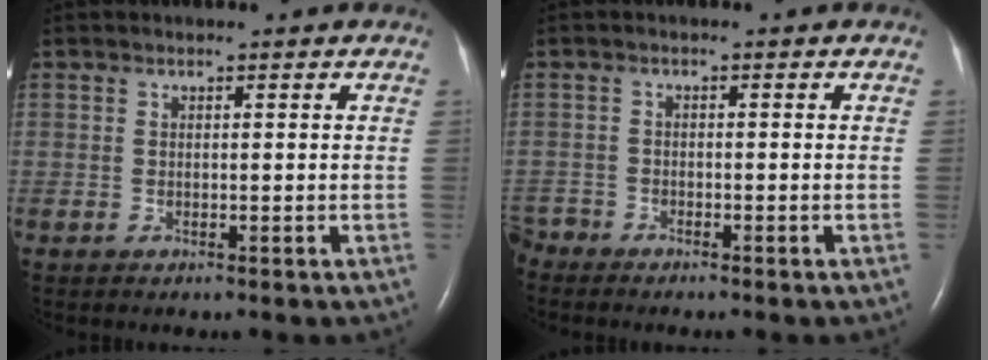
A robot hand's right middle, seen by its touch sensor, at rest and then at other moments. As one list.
[{"total": 2.2, "force": [-2.1, 0.1, -0.2], "torque": [0.007, -0.009, -0.041]}]